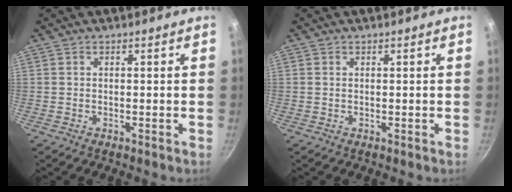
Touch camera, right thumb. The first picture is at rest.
{"total": 0.0}